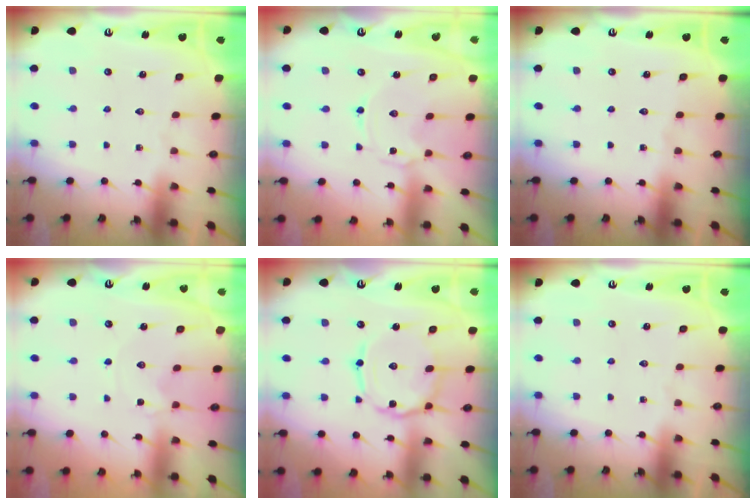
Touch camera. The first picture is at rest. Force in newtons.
{"total": 0.0}
{"total": 0.0}
{"total": 0.0}
{"total": 7.1, "press": 7.0, "slide": 0.3}
{"total": 0.0}